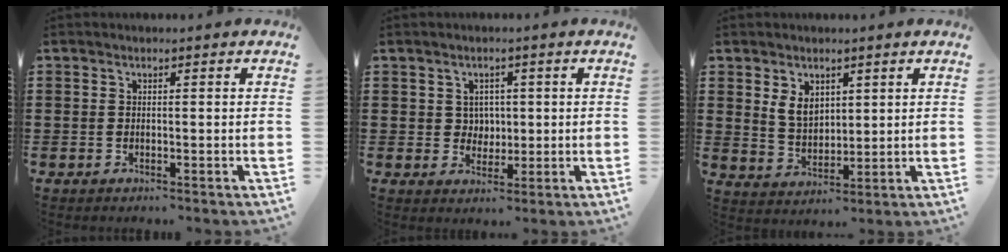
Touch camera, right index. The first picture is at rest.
{"total": 3.1, "force": [0.8, 2.9, 0.7], "torque": [-0.019, 0.008, 0.011]}
{"total": 4.6, "force": [2.1, 3.2, 2.5], "torque": [-0.051, 0.008, 0.037]}